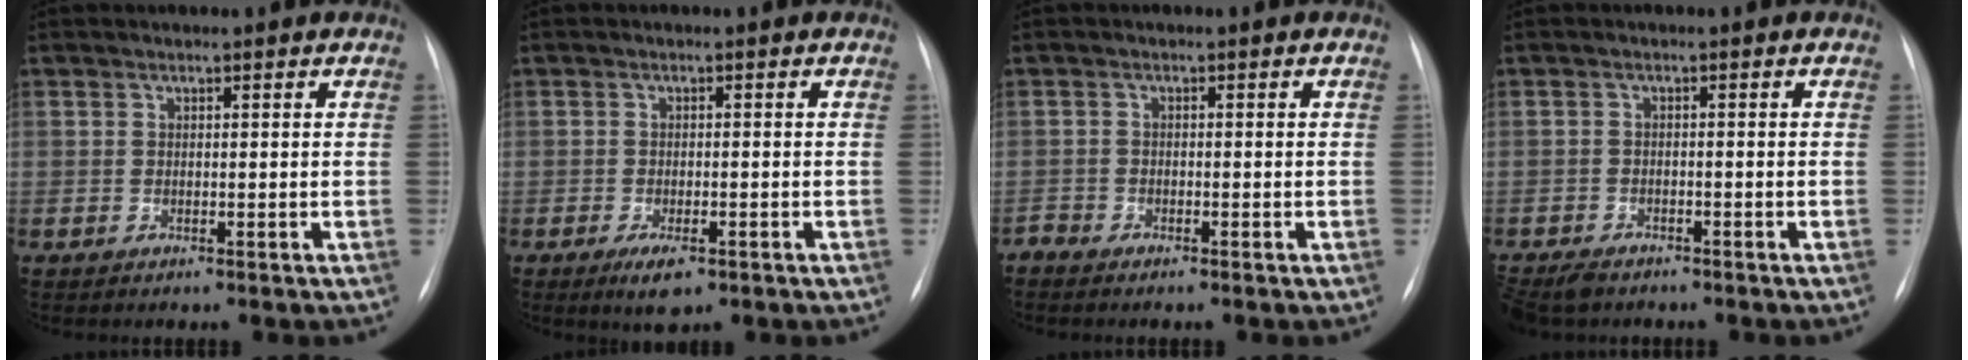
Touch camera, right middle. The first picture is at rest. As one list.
[{"total": 3.8, "force": [-2.1, 1.3, 2.9], "torque": [-0.051, -0.005, -0.027]}, {"total": 1.3, "force": [-1.2, 0.4, 0.2], "torque": [-0.005, -0.001, -0.021]}, {"total": 6.0, "force": [-4.8, 2.9, 2.1], "torque": [-0.036, -0.009, -0.077]}]